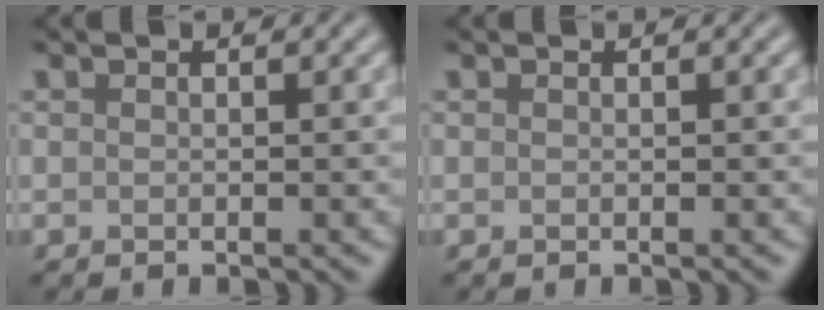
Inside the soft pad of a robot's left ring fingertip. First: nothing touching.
{"total": 0.0}